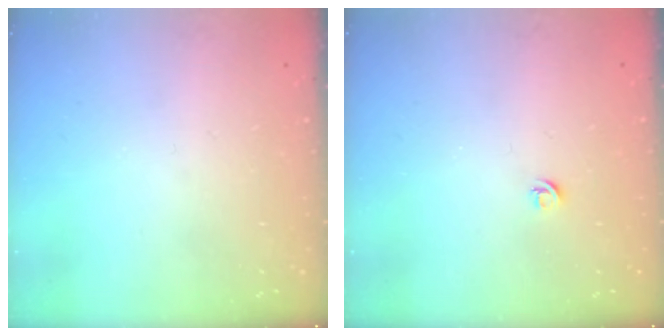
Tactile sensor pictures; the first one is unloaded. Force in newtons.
{"total": 3.6, "press": 3.6, "slide": 0.5}